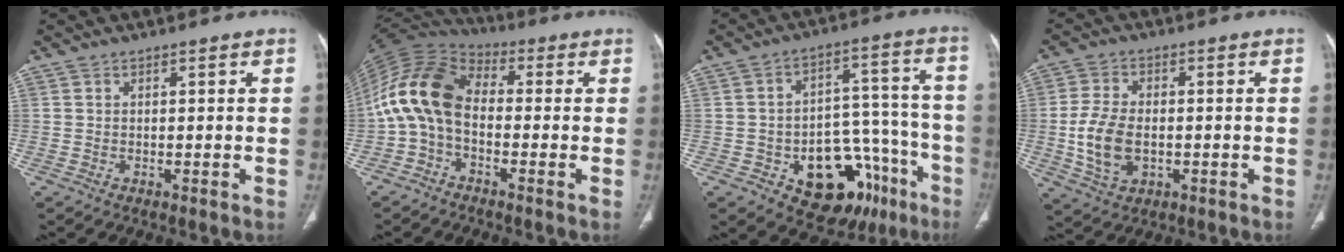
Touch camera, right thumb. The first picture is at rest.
{"total": 13.4, "force": [-1.4, 8.6, 10.3], "torque": [-0.202, 0.047, -0.043]}
{"total": 19.7, "force": [-9.9, 11.7, 12.4], "torque": [-0.109, 0.088, -0.127]}
{"total": 9.5, "force": [-1.3, 6.0, 7.2], "torque": [-0.143, 0.003, -0.020]}